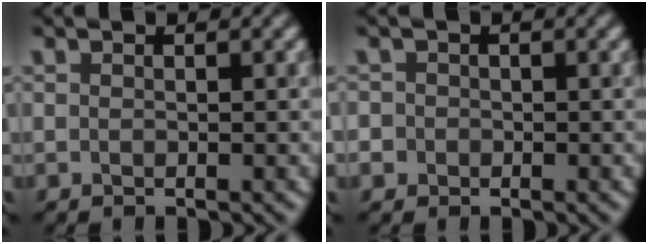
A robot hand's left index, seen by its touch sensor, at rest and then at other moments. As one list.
[{"total": 1.3, "force": [-0.4, 1.3, 0.1], "torque": [0.016, 0.007, -0.009]}]